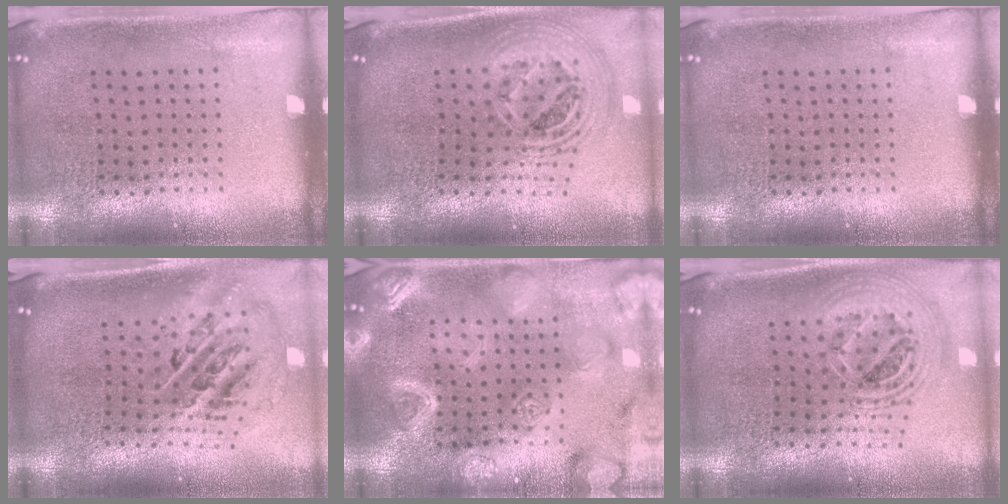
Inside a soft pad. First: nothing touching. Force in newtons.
{"total": 2.4, "press": 1.8, "slide": 1.6}
{"total": 0.0}
{"total": 2.8, "press": 1.9, "slide": 2.1}
{"total": 5.7, "press": 5.6, "slide": 0.7}
{"total": 2.3, "press": 1.8, "slide": 1.5}